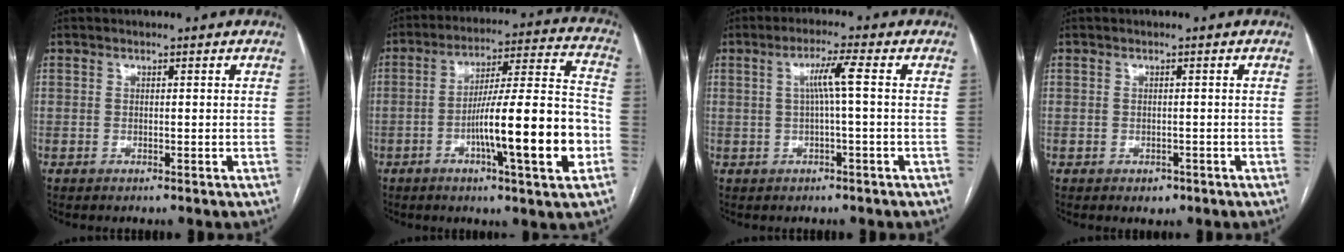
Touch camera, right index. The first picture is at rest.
{"total": 17.8, "force": [-5.3, 1.0, 17.0], "torque": [-0.266, 0.006, -0.081]}
{"total": 4.2, "force": [0.4, -0.6, 4.1], "torque": [-0.076, 0.010, 0.010]}
{"total": 1.6, "force": [-0.9, 1.2, 0.5], "torque": [-0.005, 0.004, -0.006]}